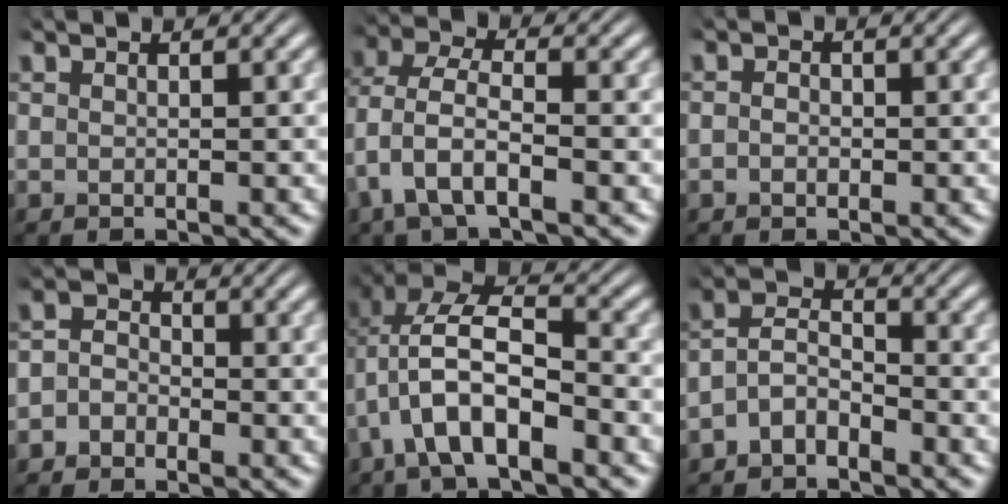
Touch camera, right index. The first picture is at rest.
{"total": 4.1, "force": [-0.1, 2.7, 3.0], "torque": [-0.091, -0.015, 0.004]}
{"total": 0.8, "force": [-0.5, 0.6, 0.3], "torque": [-0.010, -0.002, -0.011]}
{"total": 2.8, "force": [-1.4, 2.3, 0.7], "torque": [-0.011, -0.004, -0.032]}
{"total": 7.7, "force": [0.0, 5.2, 5.7], "torque": [-0.120, -0.012, -0.007]}
{"total": 5.1, "force": [-2.2, 4.1, 2.3], "torque": [-0.046, -0.011, -0.046]}